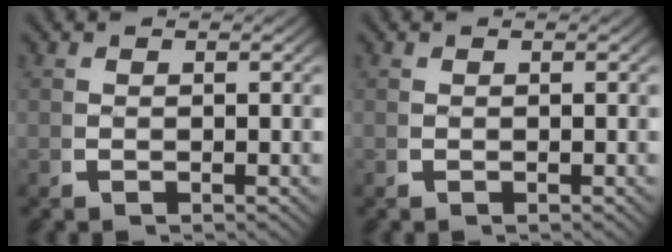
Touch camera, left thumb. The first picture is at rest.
{"total": 0.0}